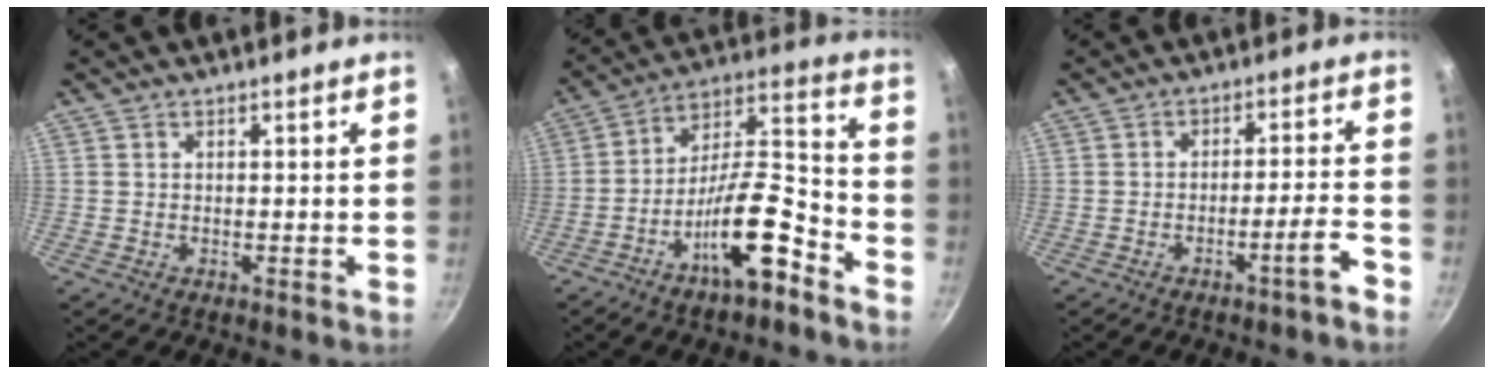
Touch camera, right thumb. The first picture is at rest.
{"total": 16.0, "force": [-8.7, 5.3, 12.4], "torque": [-0.187, 0.074, -0.152]}
{"total": 5.4, "force": [-3.5, 0.1, 4.2], "torque": [-0.063, 0.035, -0.045]}